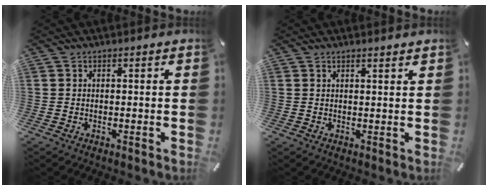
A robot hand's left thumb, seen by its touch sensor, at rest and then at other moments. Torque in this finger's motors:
{"motor_torque": [-0.27, -0.44, 0.05, 0.03, -0.04]}